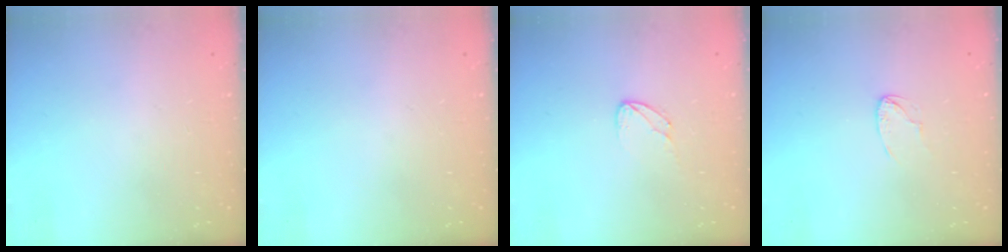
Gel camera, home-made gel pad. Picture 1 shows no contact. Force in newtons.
{"total": 0.0}
{"total": 4.7, "press": 4.7, "slide": 0.4}
{"total": 3.4, "press": 3.4, "slide": 0.2}